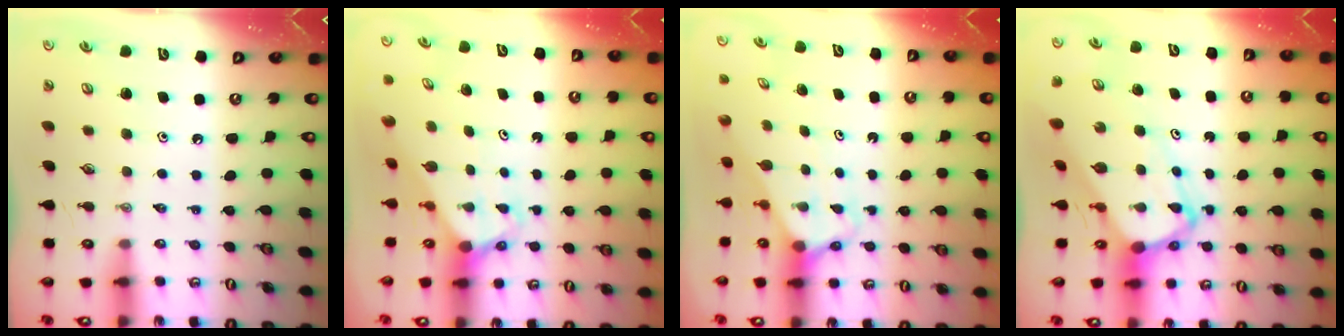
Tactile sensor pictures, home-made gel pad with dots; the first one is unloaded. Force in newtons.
{"total": 3.1, "press": 3.1, "slide": 0.2}
{"total": 2.6, "press": 2.6, "slide": 0.2}
{"total": 9.2, "press": 9.1, "slide": 0.9}